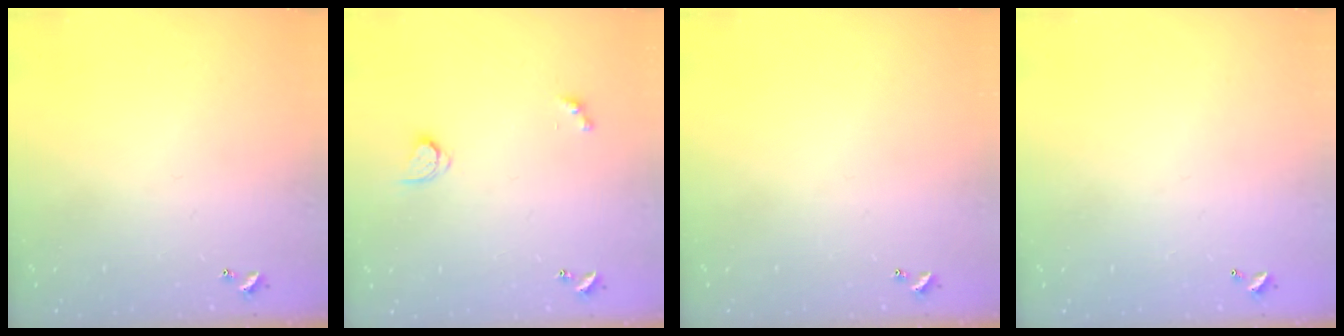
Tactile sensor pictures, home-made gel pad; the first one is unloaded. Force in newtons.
{"total": 2.9, "press": 2.9, "slide": 0.3}
{"total": 0.0}
{"total": 2.8, "press": 2.8, "slide": 0.1}